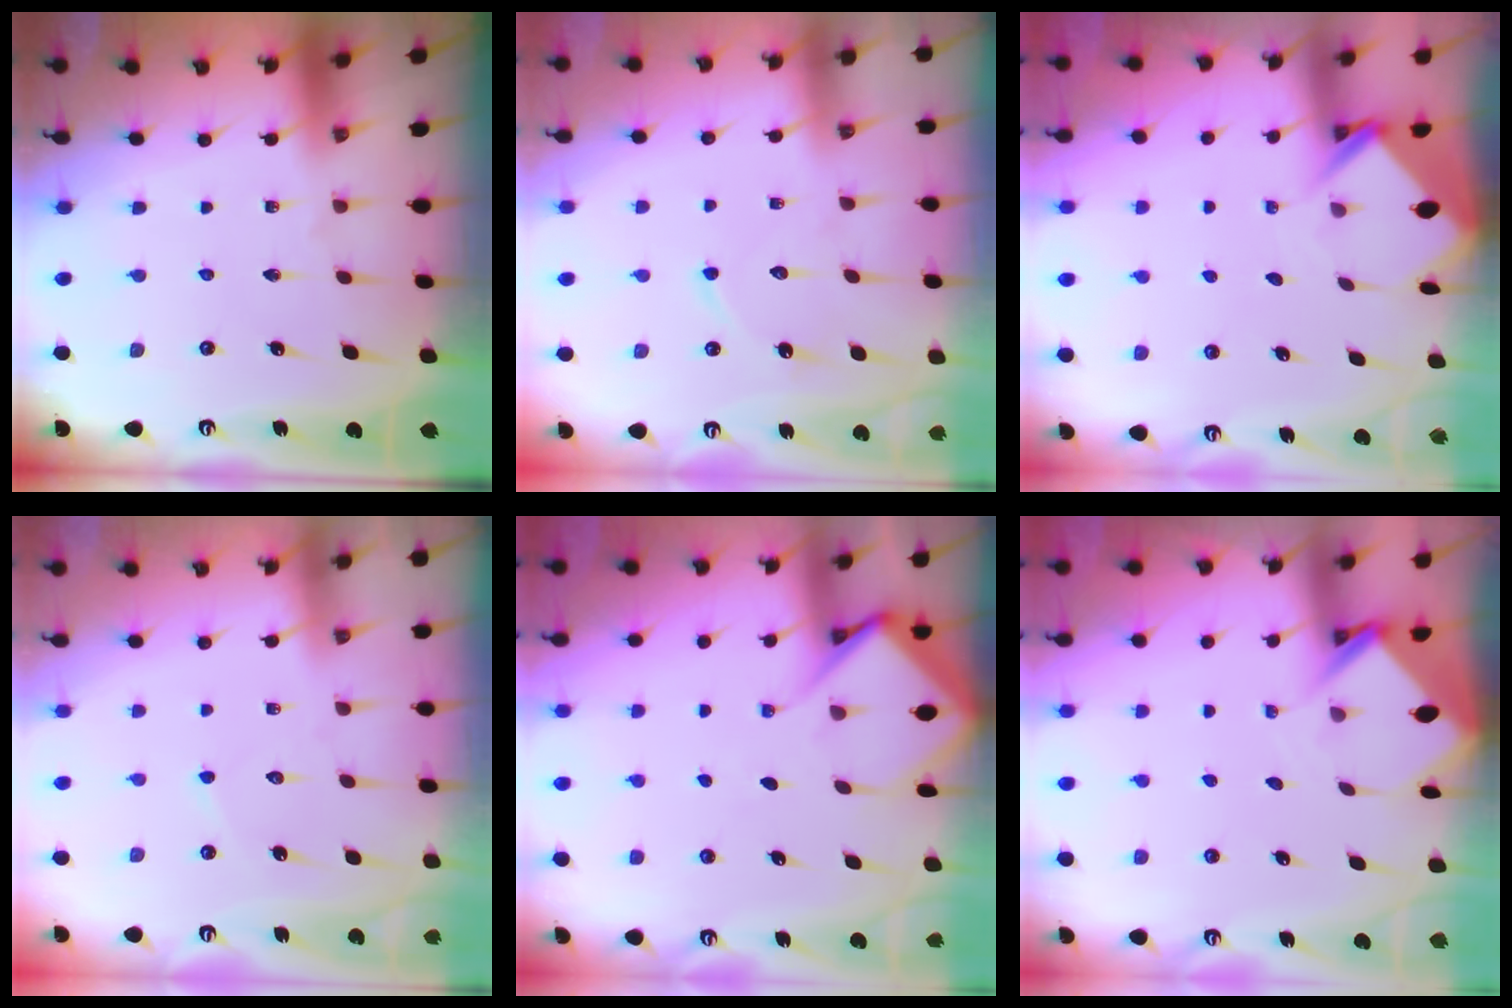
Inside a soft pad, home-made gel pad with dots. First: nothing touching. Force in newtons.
{"total": 6.9, "press": 6.9, "slide": 0.5}
{"total": 3.9, "press": 3.9, "slide": 0.2}
{"total": 2.8, "press": 2.8, "slide": 0.2}
{"total": 6.6, "press": 6.6, "slide": 0.5}
{"total": 3.5, "press": 3.4, "slide": 0.3}